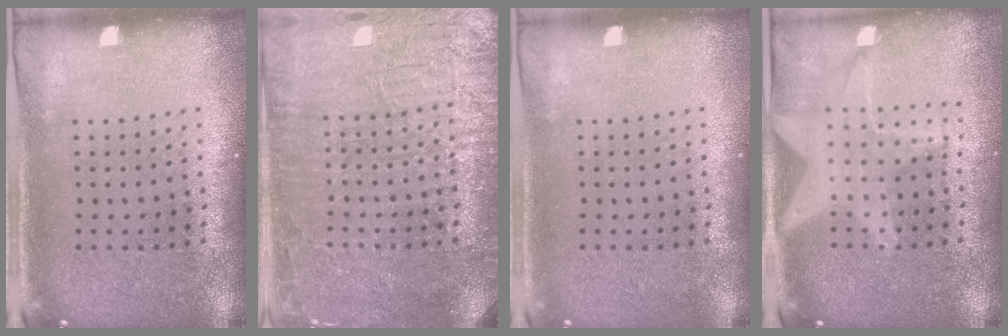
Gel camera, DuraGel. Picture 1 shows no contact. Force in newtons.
{"total": 4.0, "press": 4.0, "slide": 0.5}
{"total": 0.0}
{"total": 1.3, "press": 1.2, "slide": 0.3}